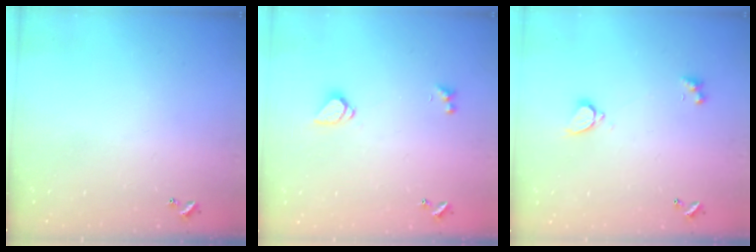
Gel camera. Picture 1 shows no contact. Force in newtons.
{"total": 1.5, "press": 1.4, "slide": 0.5}
{"total": 2.1, "press": 1.8, "slide": 1.0}